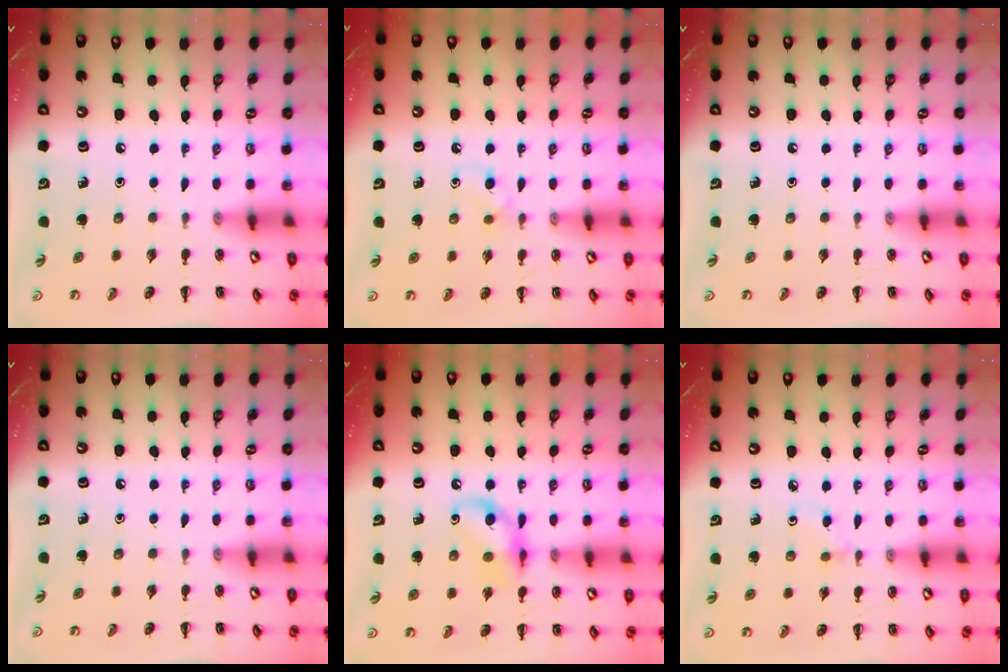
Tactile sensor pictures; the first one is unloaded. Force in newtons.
{"total": 4.8, "press": 4.6, "slide": 1.5}
{"total": 0.0}
{"total": 0.0}
{"total": 12.5, "press": 12.3, "slide": 2.1}
{"total": 2.6, "press": 2.4, "slide": 1.0}